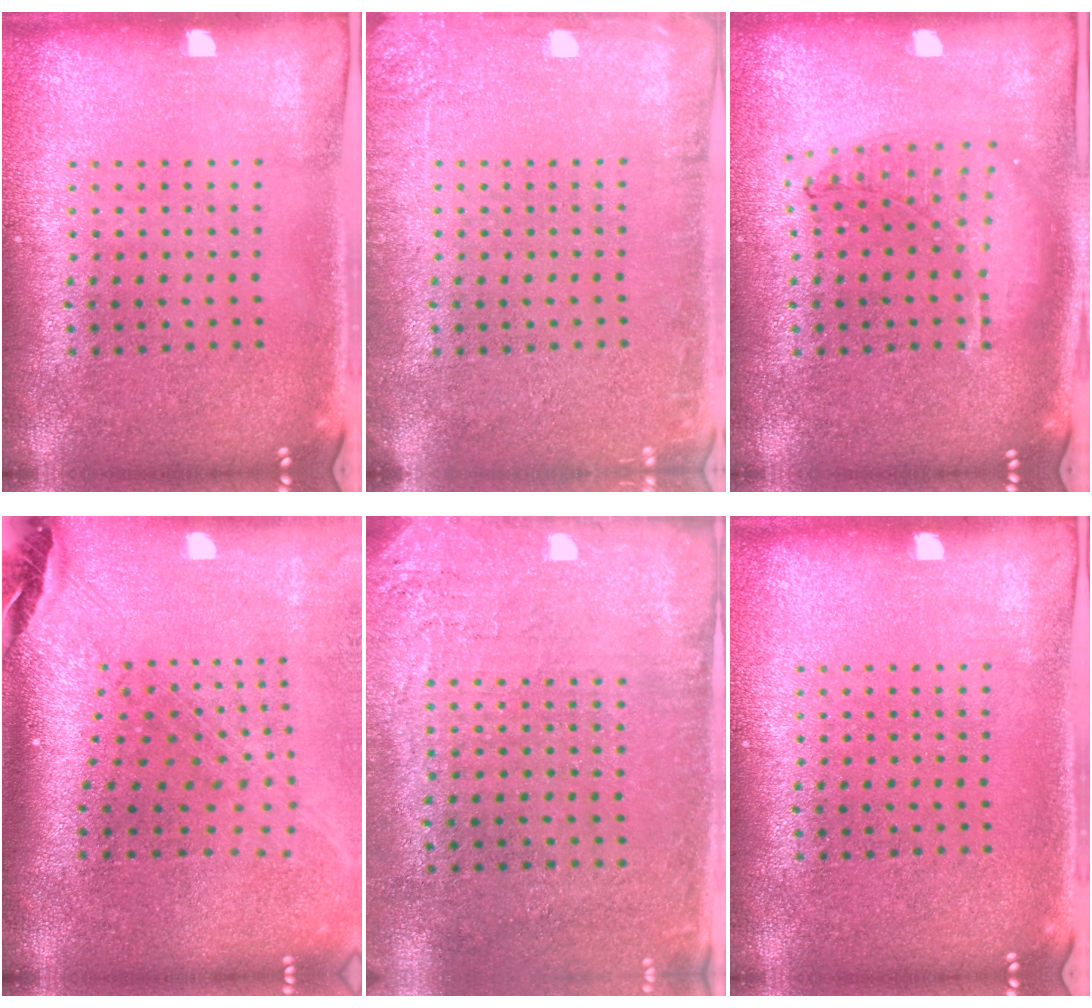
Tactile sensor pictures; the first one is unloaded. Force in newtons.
{"total": 2.1, "press": 2.1, "slide": 0.3}
{"total": 1.0, "press": 0.9, "slide": 0.3}
{"total": 2.3, "press": 1.8, "slide": 1.4}
{"total": 2.7, "press": 2.2, "slide": 1.5}
{"total": 0.0}